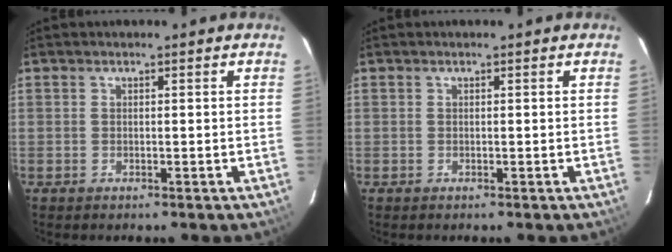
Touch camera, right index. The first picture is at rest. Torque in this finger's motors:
{"motor_torque": [0.02, -0.02, 0.00, 0.00]}